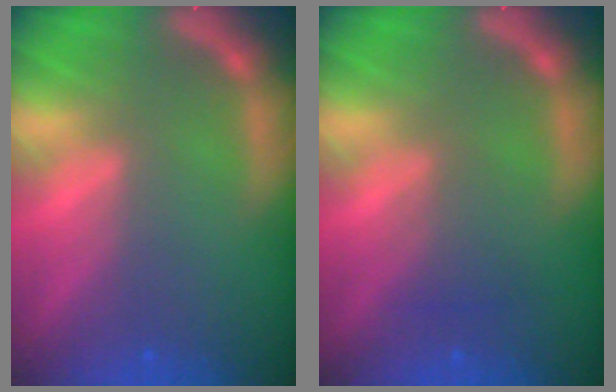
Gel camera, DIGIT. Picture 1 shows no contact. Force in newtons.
{"total": 2.0}